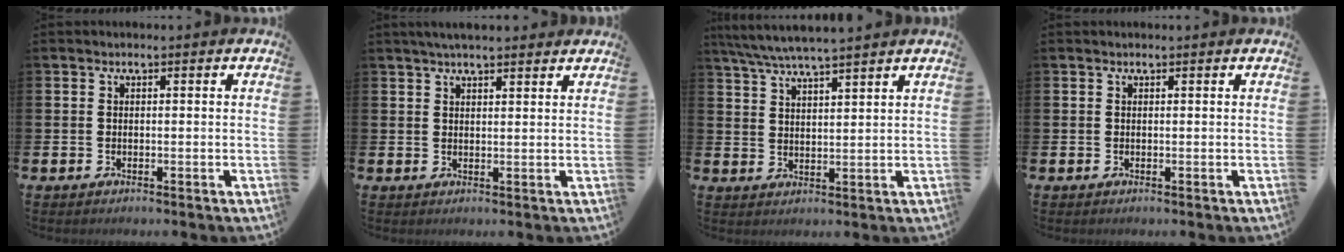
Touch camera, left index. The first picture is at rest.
{"total": 3.4, "force": [3.1, 0.5, 1.3], "torque": [-0.028, -0.005, 0.055]}
{"total": 5.6, "force": [5.3, 0.0, 1.7], "torque": [-0.052, -0.020, 0.095]}
{"total": 0.0}